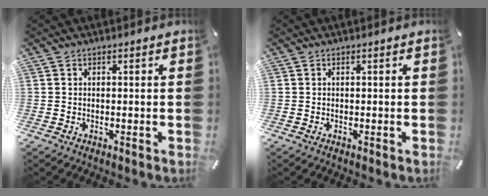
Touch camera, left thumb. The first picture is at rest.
{"total": 0.0}